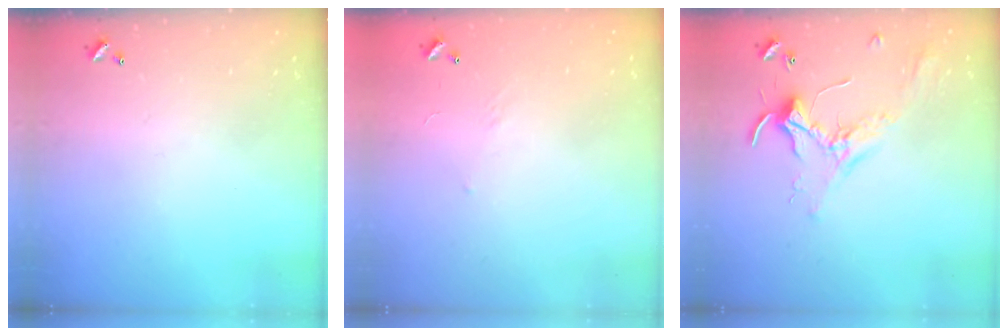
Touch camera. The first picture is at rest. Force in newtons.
{"total": 6.7, "press": 6.6, "slide": 0.8}
{"total": 2.1, "press": 2.1, "slide": 0.4}